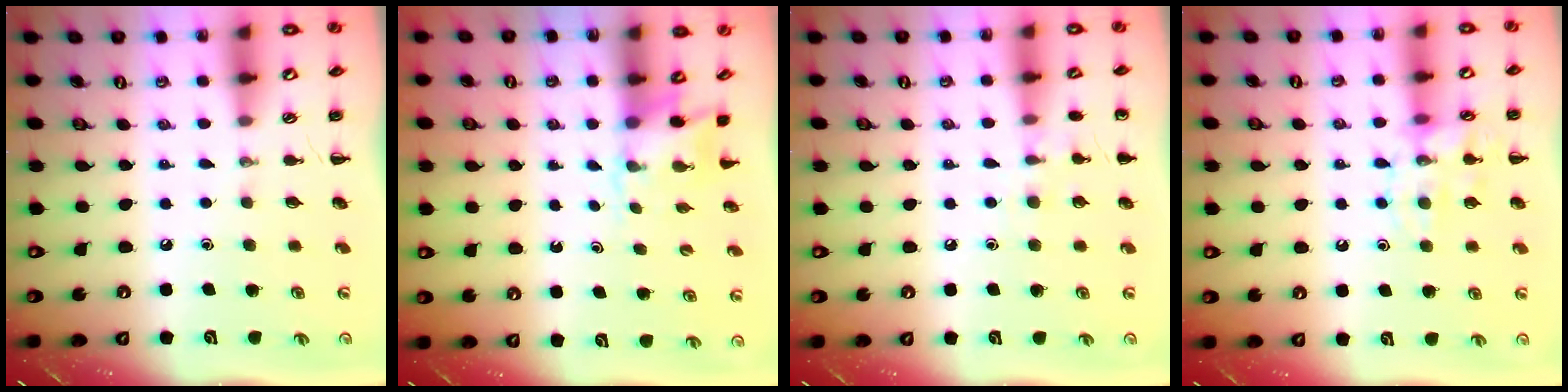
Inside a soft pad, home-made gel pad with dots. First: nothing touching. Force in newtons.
{"total": 2.5, "press": 2.3, "slide": 1.0}
{"total": 7.5, "press": 7.2, "slide": 1.9}
{"total": 12.6, "press": 12.6, "slide": 0.9}